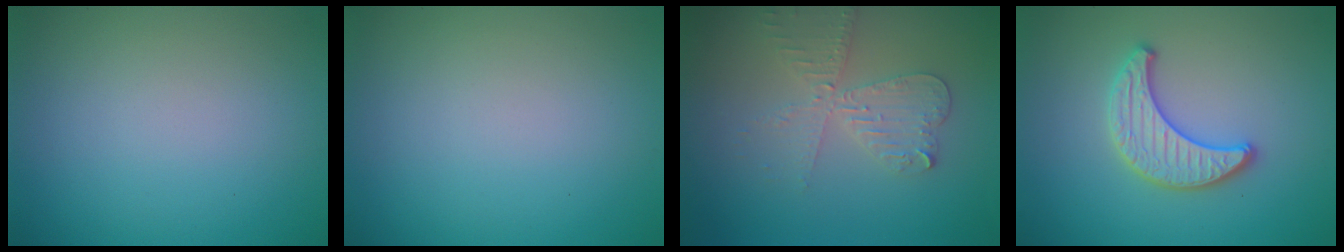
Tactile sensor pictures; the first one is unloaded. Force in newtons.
{"total": 0.0}
{"total": 3.9, "press": 3.3, "slide": 2.1}
{"total": 3.3, "press": 3.3, "slide": 0.2}